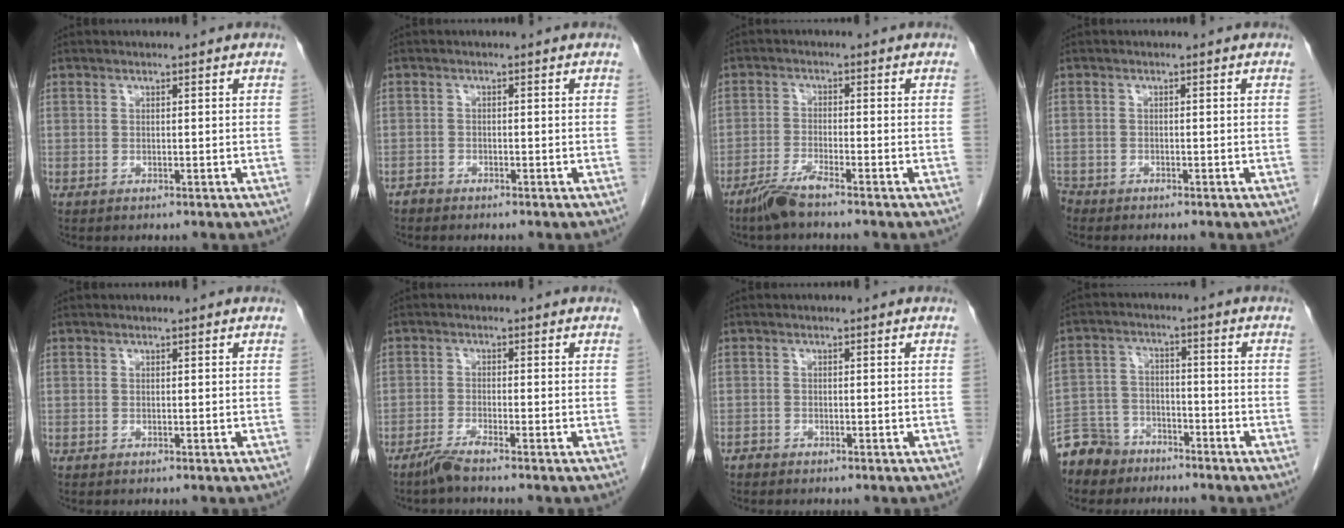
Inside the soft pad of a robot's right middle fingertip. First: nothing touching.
{"total": 1.1, "force": [-1.0, 0.3, -0.2], "torque": [0.003, 0.000, -0.022]}
{"total": 4.2, "force": [-3.4, -0.2, 2.5], "torque": [-0.057, -0.012, -0.073]}
{"total": 2.0, "force": [-1.9, 0.6, 0.0], "torque": [0.000, -0.003, -0.035]}
{"total": 0.0}
{"total": 2.7, "force": [-2.3, -0.5, 1.4], "torque": [-0.038, -0.007, -0.051]}
{"total": 0.8, "force": [-0.7, 0.3, 0.0], "torque": [-0.003, 0.001, -0.017]}
{"total": 8.7, "force": [-7.2, 4.7, 1.1], "torque": [-0.032, 0.002, -0.133]}